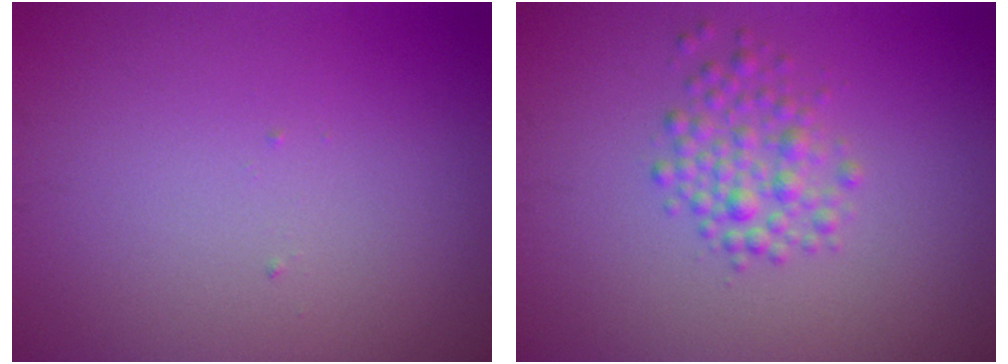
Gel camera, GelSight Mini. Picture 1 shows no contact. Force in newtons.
{"total": 2.6, "press": 2.6, "slide": 0.0}